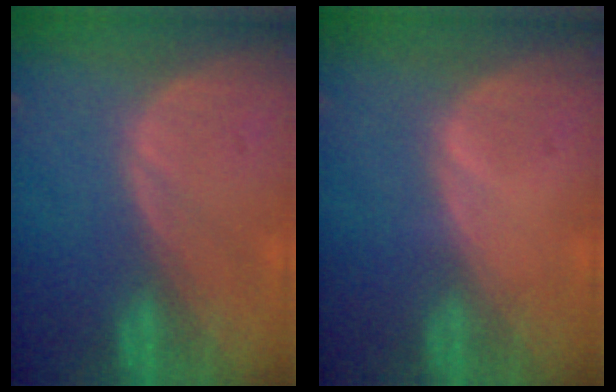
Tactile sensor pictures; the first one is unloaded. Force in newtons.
{"total": 0.5, "press": 0.1, "slide": 0.5}